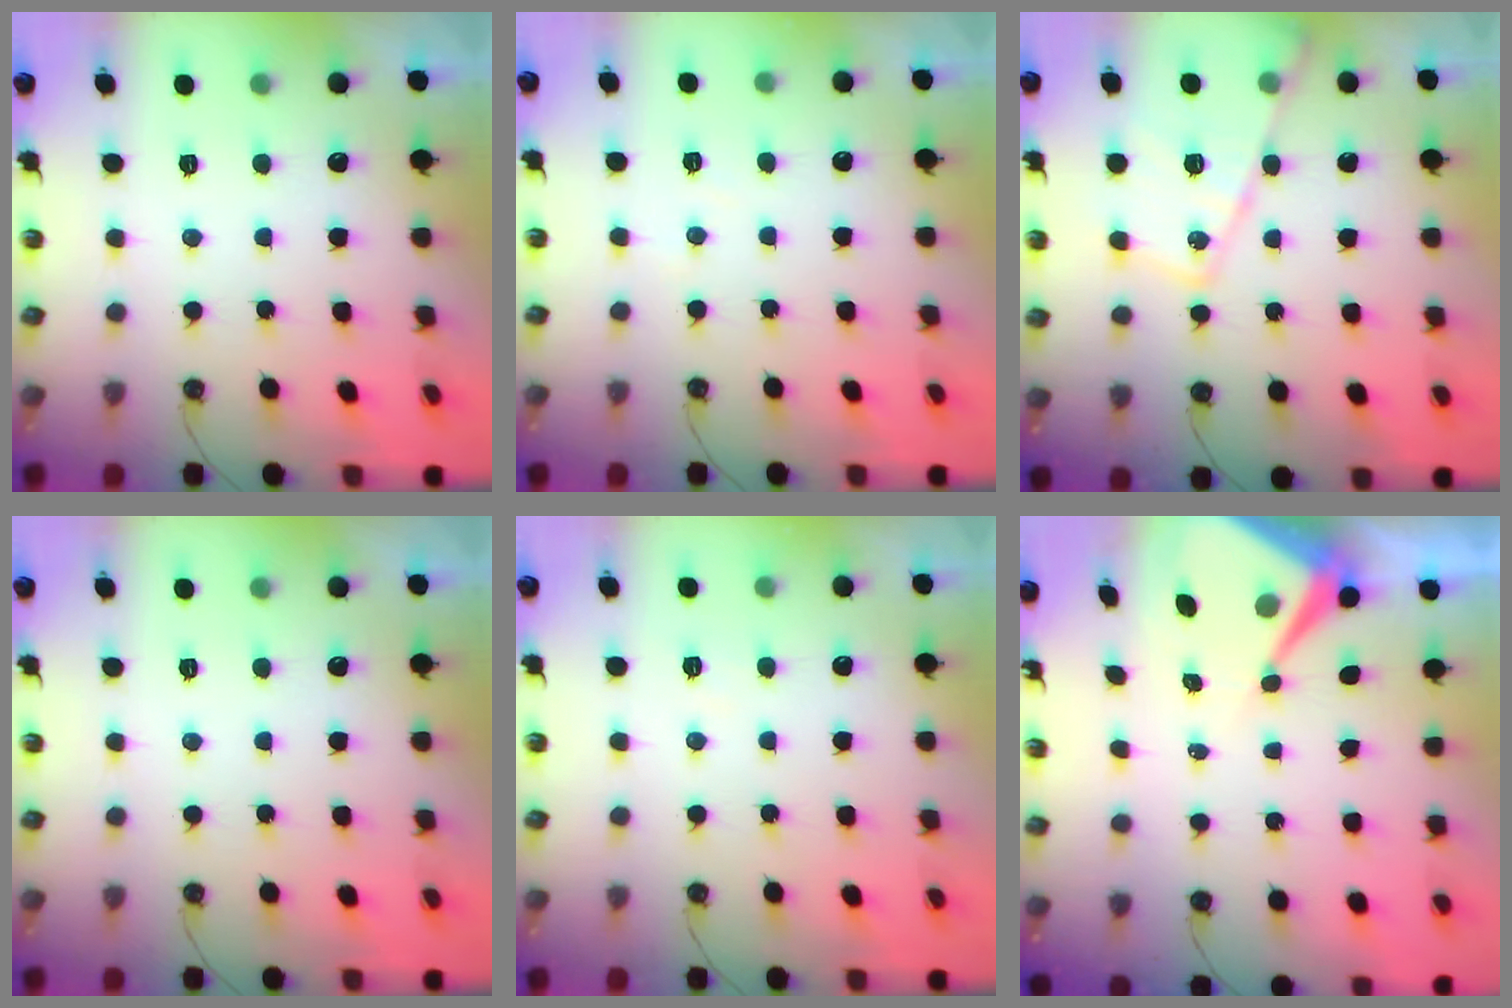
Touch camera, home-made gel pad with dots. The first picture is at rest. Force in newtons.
{"total": 4.1, "press": 4.1, "slide": 0.8}
{"total": 16.8, "press": 16.7, "slide": 1.8}
{"total": 0.0}
{"total": 4.5, "press": 4.5, "slide": 0.7}
{"total": 8.8, "press": 8.8, "slide": 0.8}